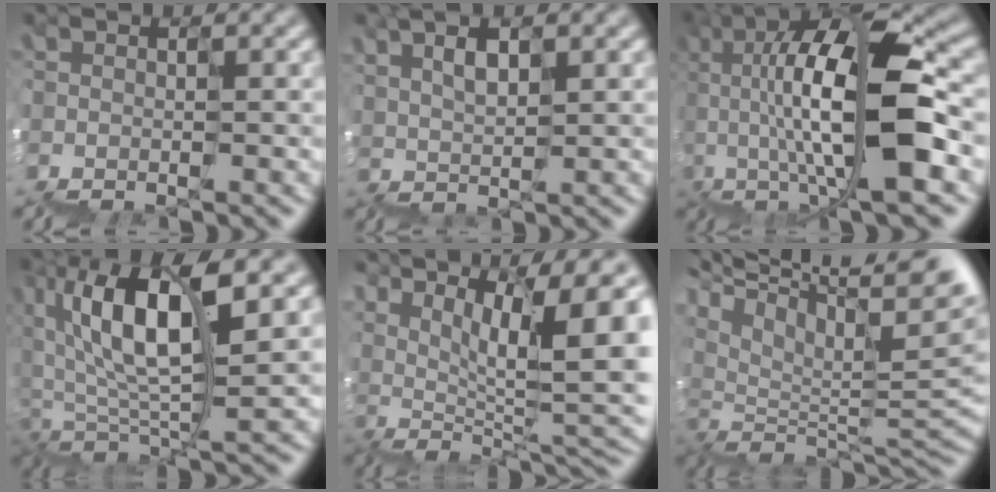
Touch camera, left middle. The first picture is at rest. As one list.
[{"total": 2.5, "force": [2.4, 0.2, 0.6], "torque": [0.003, 0.013, 0.055]}, {"total": 12.0, "force": [2.3, 4.7, 10.9], "torque": [-0.200, 0.018, 0.048]}, {"total": 9.2, "force": [2.7, 3.5, 8.1], "torque": [-0.144, 0.017, 0.052]}, {"total": 8.5, "force": [2.5, 2.0, 7.9], "torque": [-0.105, 0.009, 0.062]}, {"total": 13.8, "force": [9.7, 3.4, 9.2], "torque": [-0.120, 0.037, 0.188]}]